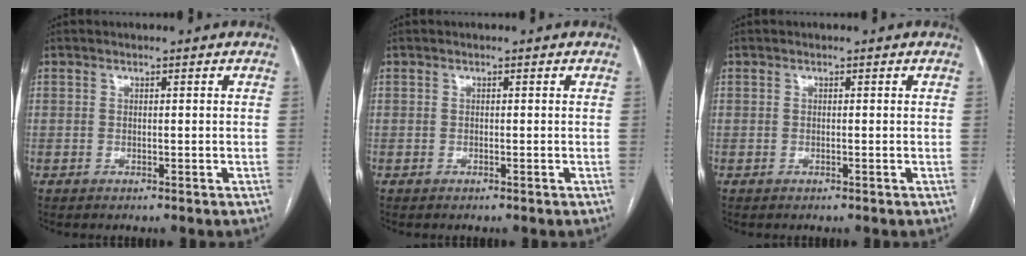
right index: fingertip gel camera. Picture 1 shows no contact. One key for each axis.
{"total": 0.0}
{"total": 0.0}